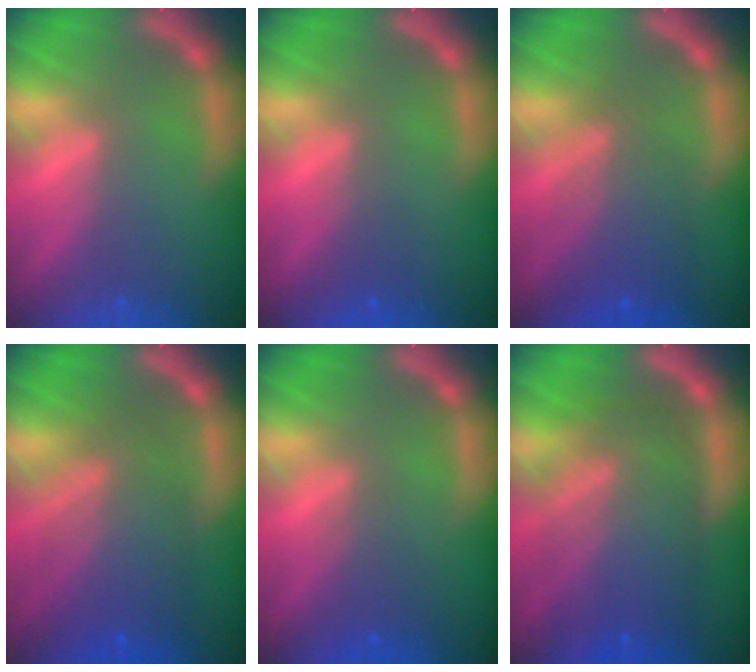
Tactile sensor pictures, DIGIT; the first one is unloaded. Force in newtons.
{"total": 1.0}
{"total": 5.5}
{"total": 7.5}
{"total": 2.0}
{"total": 10.1}